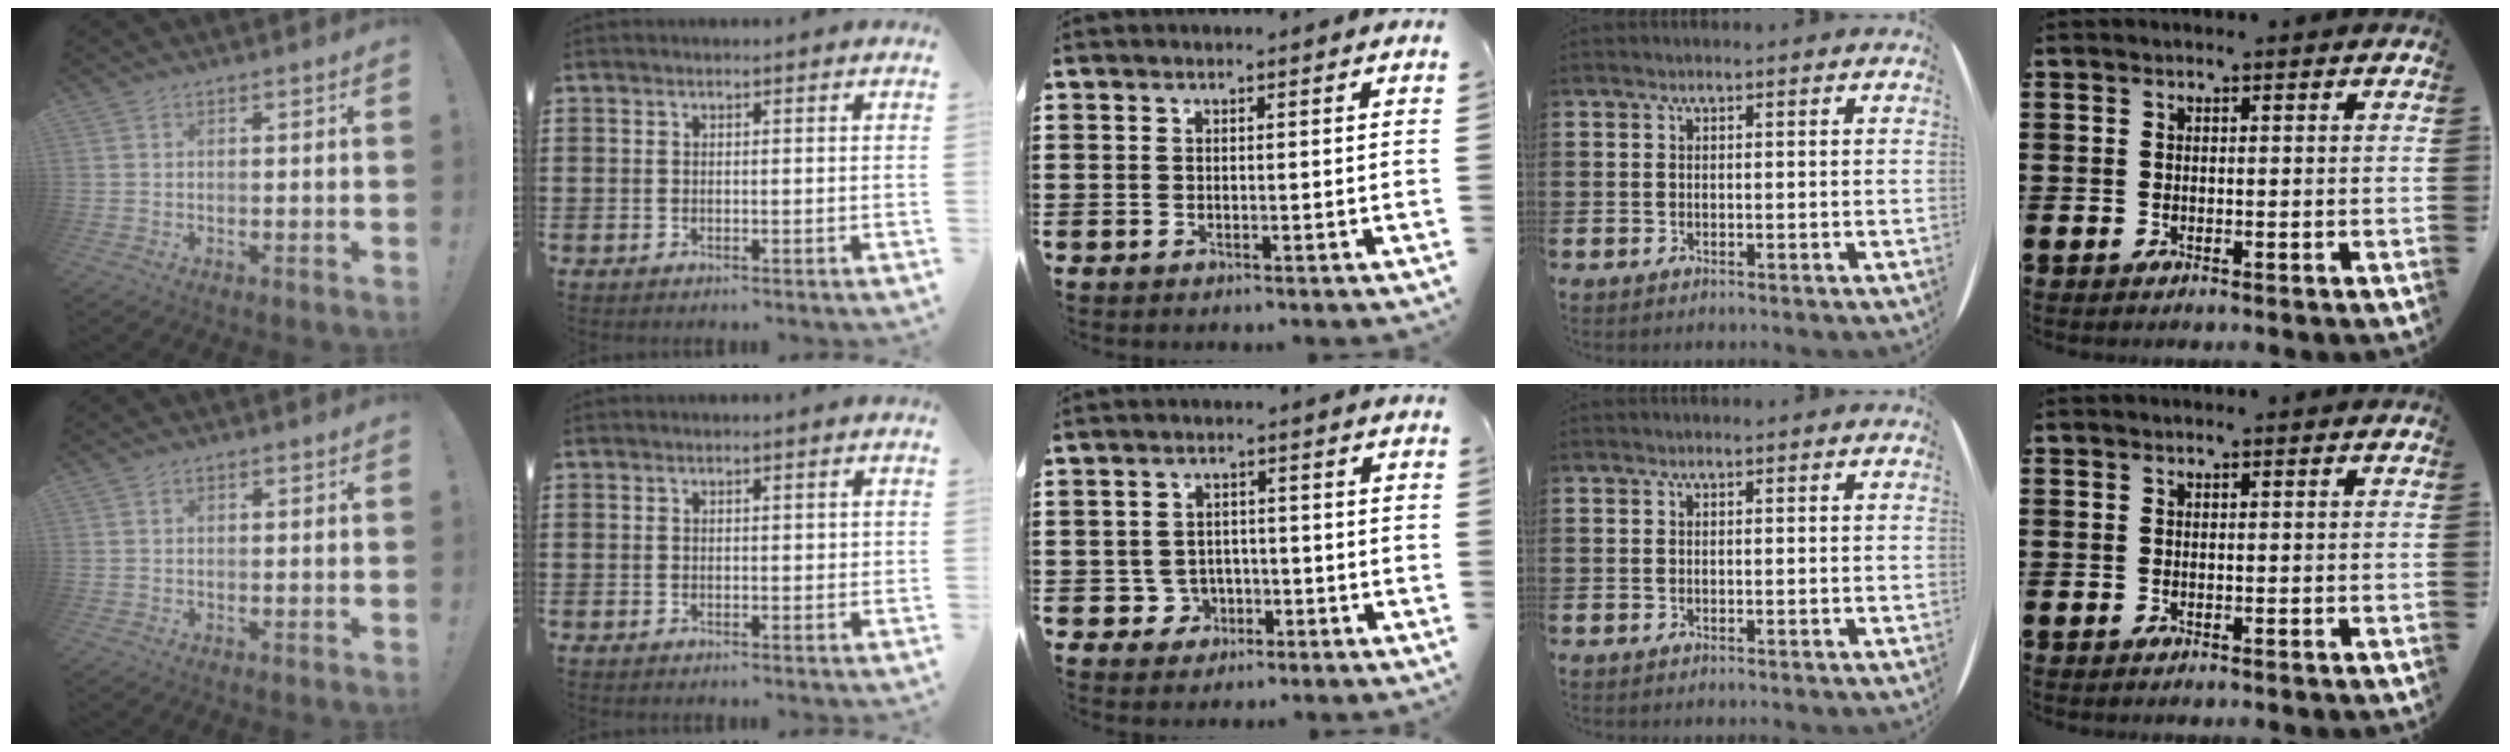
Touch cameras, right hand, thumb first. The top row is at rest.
{"thumb": {"total": 0.7, "force": [0.4, 0.4, 0.2], "torque": [0.001, 0.000, 0.007]}, "index": {"total": 0.6, "force": [0.2, 0.3, 0.5], "torque": [-0.010, 0.004, 0.002]}, "middle": {"total": 3.1, "force": [-1.6, 2.6, 0.8], "torque": [-0.025, 0.005, -0.036]}}